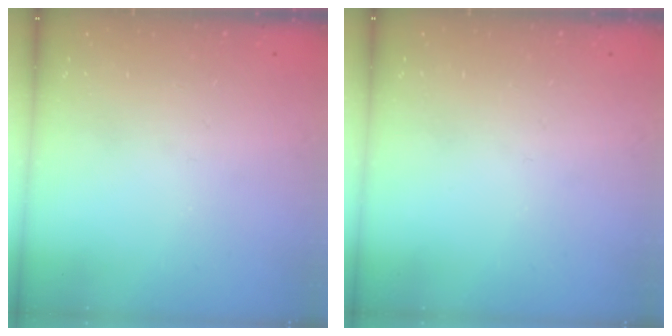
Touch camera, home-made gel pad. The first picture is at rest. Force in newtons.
{"total": 0.0}